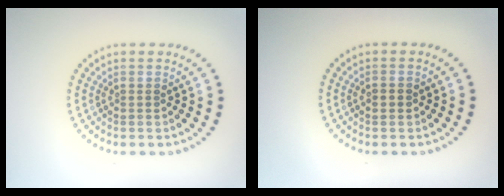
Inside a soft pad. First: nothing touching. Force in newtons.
{"total": 1.2, "press": 1.2, "slide": 0.2}